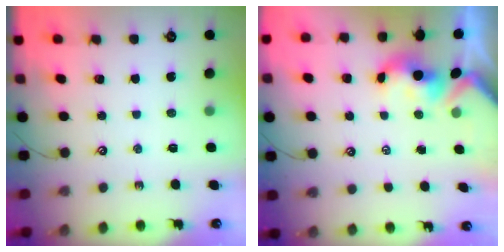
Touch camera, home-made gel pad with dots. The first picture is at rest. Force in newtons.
{"total": 1.5, "press": 1.3, "slide": 0.7}